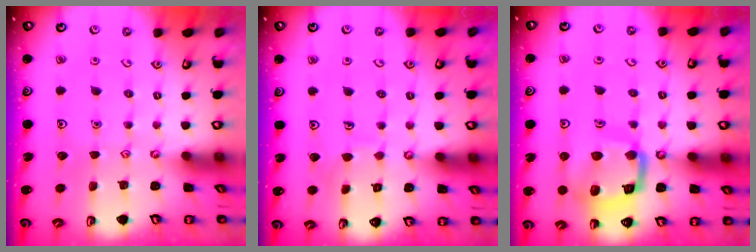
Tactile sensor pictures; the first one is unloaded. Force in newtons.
{"total": 5.4, "press": 5.4, "slide": 0.3}
{"total": 15.5, "press": 15.4, "slide": 1.7}